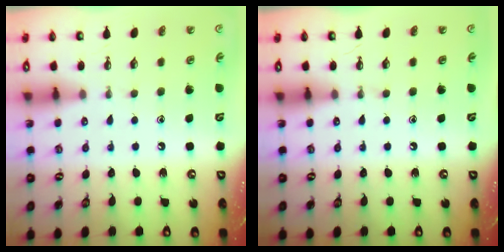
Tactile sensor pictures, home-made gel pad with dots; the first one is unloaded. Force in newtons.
{"total": 0.0}